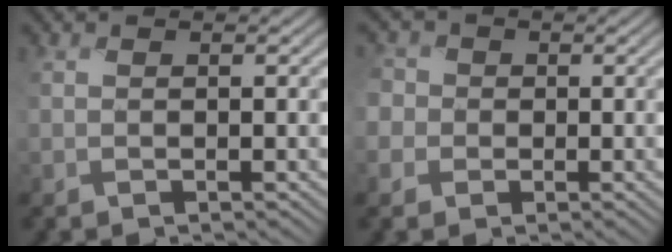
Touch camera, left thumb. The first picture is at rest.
{"total": 4.3, "force": [0.0, 4.1, 1.2], "torque": [-0.042, 0.011, -0.022]}